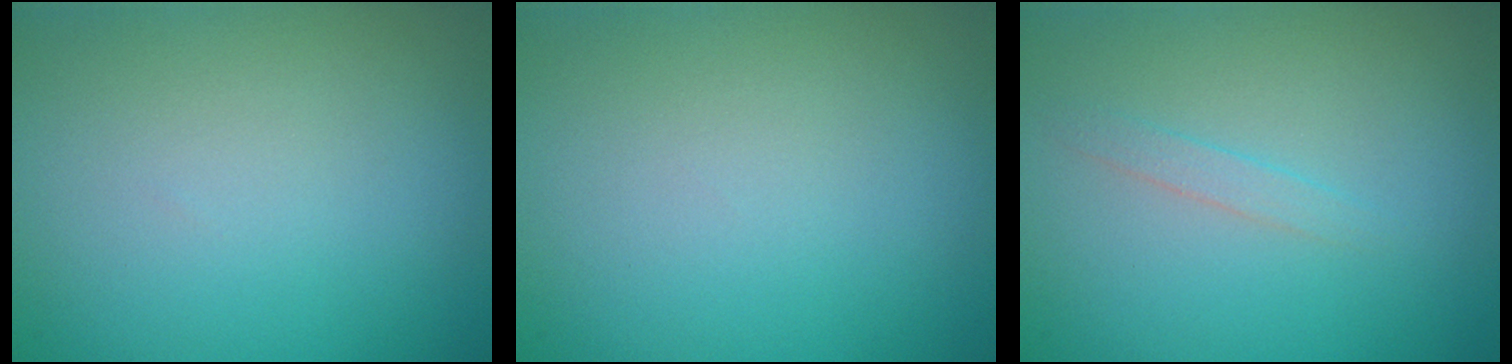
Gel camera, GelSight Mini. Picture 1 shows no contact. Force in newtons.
{"total": 0.0}
{"total": 1.0, "press": 1.0, "slide": 0.1}